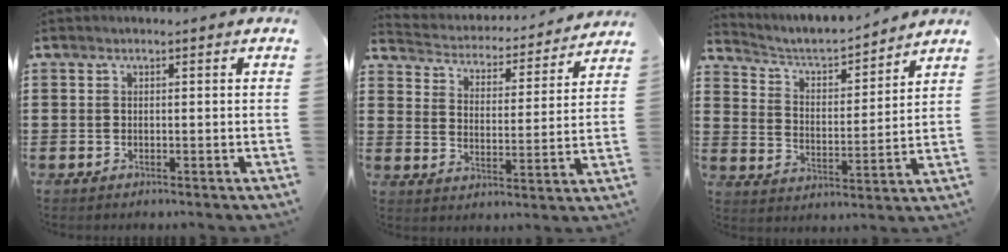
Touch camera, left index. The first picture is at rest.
{"total": 3.2, "force": [3.2, 0.4, -0.2], "torque": [-0.019, -0.032, 0.045]}
{"total": 4.6, "force": [4.2, 1.0, 1.5], "torque": [-0.050, -0.031, 0.065]}